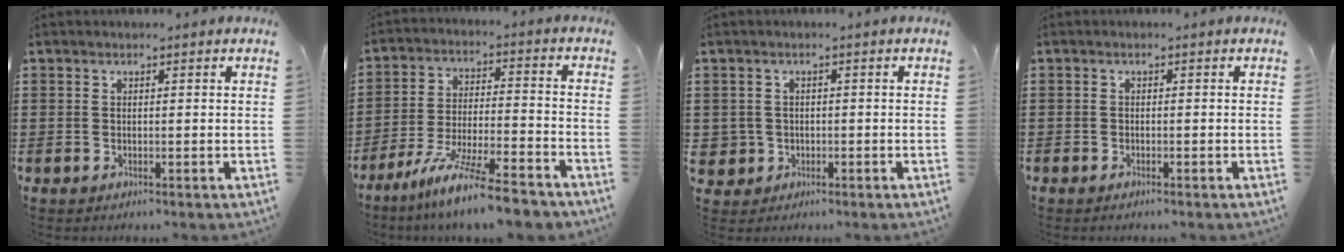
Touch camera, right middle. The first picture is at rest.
{"total": 11.2, "force": [-9.3, 0.4, 6.3], "torque": [-0.119, 0.007, -0.181]}
{"total": 2.1, "force": [-0.4, 2.0, 0.2], "torque": [-0.015, 0.006, -0.011]}
{"total": 0.6, "force": [-0.6, 0.2, 0.1], "torque": [-0.003, 0.000, -0.012]}